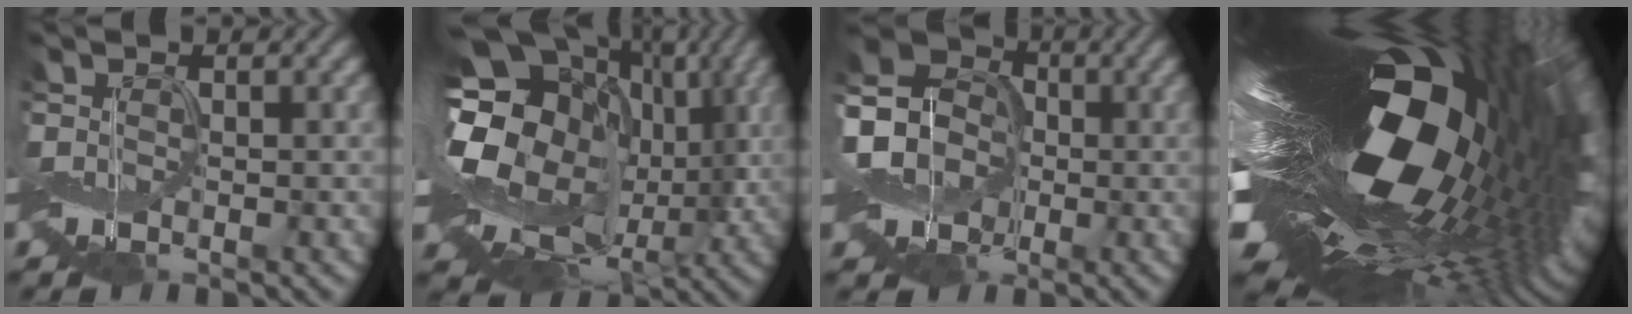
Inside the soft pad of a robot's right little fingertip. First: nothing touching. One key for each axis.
{"total": 16.8, "fx": 0.9, "fy": 13.1, "fz": 10.5, "tx": -0.199, "ty": -0.011, "tz": 0.032}
{"total": 9.6, "fx": -1.7, "fy": 8.4, "fz": 4.4, "tx": -0.106, "ty": -0.002, "tz": -0.069}
{"total": 19.6, "fx": 2.9, "fy": 8.1, "fz": 17.6, "tx": -0.289, "ty": -0.024, "tz": 0.038}